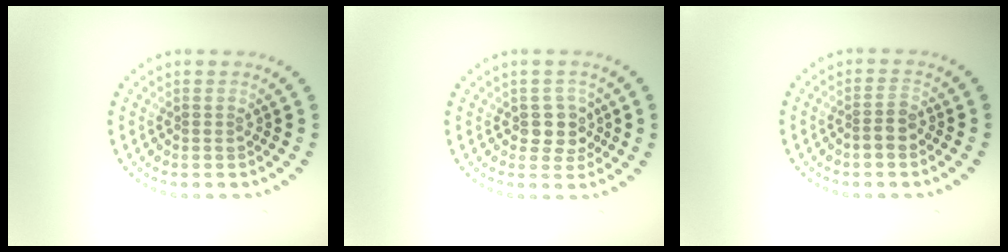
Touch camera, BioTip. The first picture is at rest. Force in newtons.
{"total": 2.4, "press": 2.1, "slide": 1.1}
{"total": 1.7, "press": 1.5, "slide": 0.9}